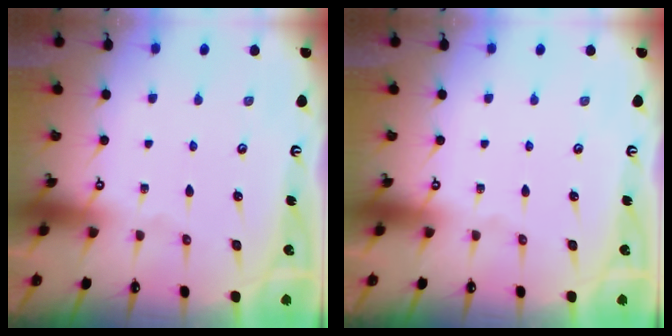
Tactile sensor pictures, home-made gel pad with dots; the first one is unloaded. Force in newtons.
{"total": 0.0}